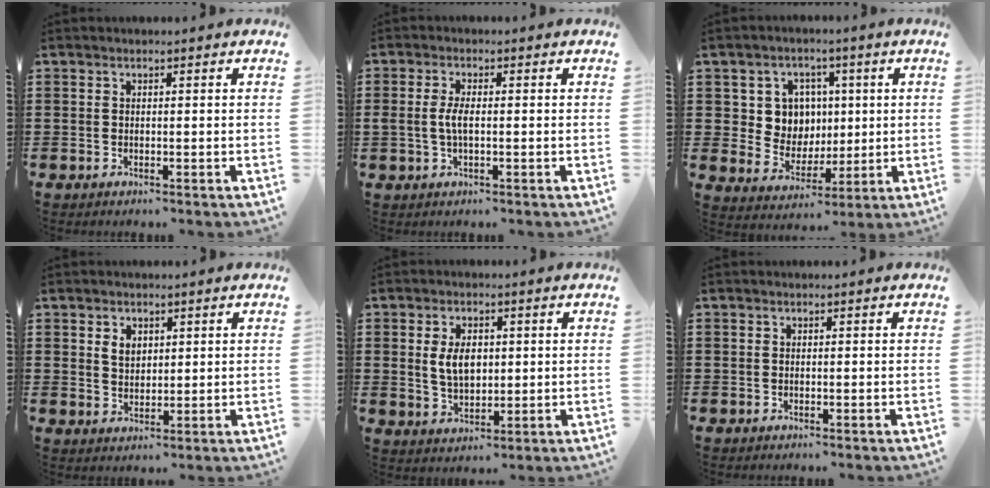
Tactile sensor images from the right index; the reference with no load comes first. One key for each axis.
{"total": 3.2, "fx": -0.2, "fy": 1.2, "fz": 3.0, "tx": -0.070, "ty": -0.002, "tz": -0.010}
{"total": 7.2, "fx": 2.0, "fy": 6.7, "fz": 2.0, "tx": -0.068, "ty": 0.009, "tz": 0.038}
{"total": 2.6, "fx": 1.1, "fy": 1.9, "fz": 1.5, "tx": -0.035, "ty": 0.006, "tz": 0.021}
{"total": 5.4, "fx": 0.7, "fy": 3.3, "fz": 4.2, "tx": -0.088, "ty": 0.005, "tz": 0.007}
{"total": 0.5, "fx": -0.1, "fy": 0.5, "fz": 0.1, "tx": -0.002, "ty": 0.003, "tz": -0.003}